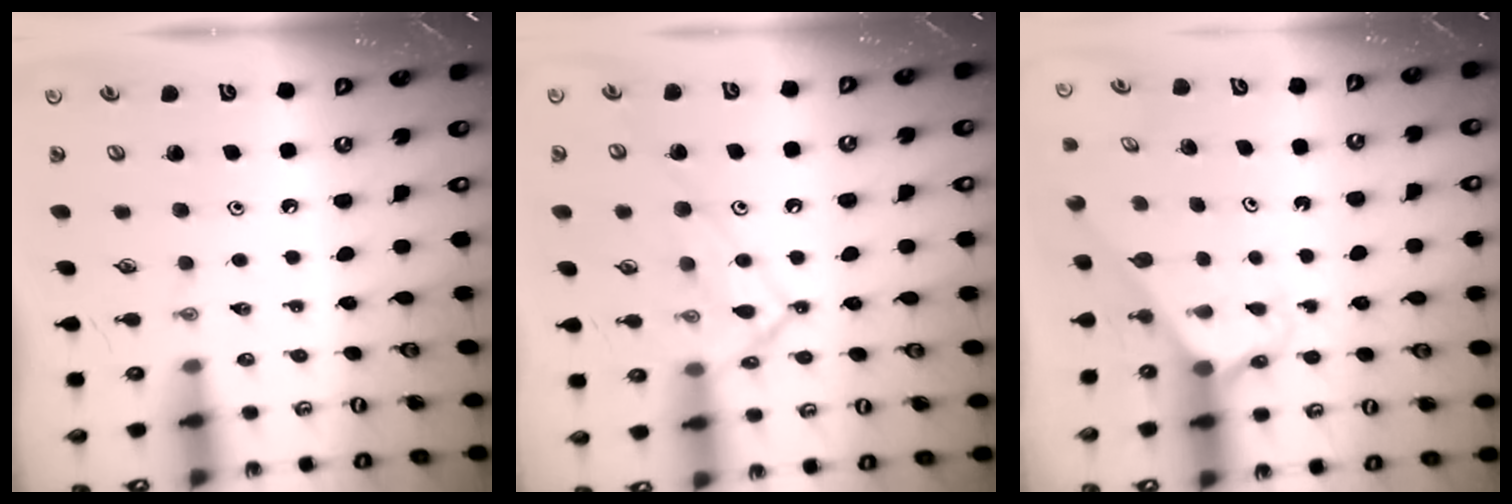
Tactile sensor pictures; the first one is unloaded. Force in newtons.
{"total": 12.1, "press": 12.1, "slide": 0.9}
{"total": 2.6, "press": 2.6, "slide": 0.2}